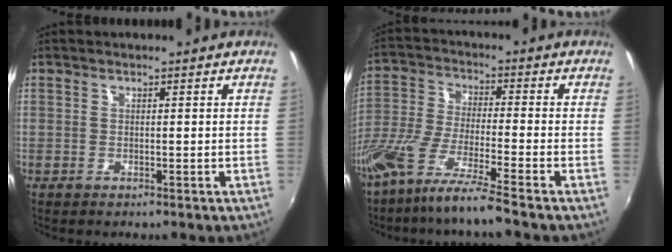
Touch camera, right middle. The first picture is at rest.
{"total": 12.6, "force": [-9.7, -0.5, 8.0], "torque": [-0.157, -0.034, -0.182]}